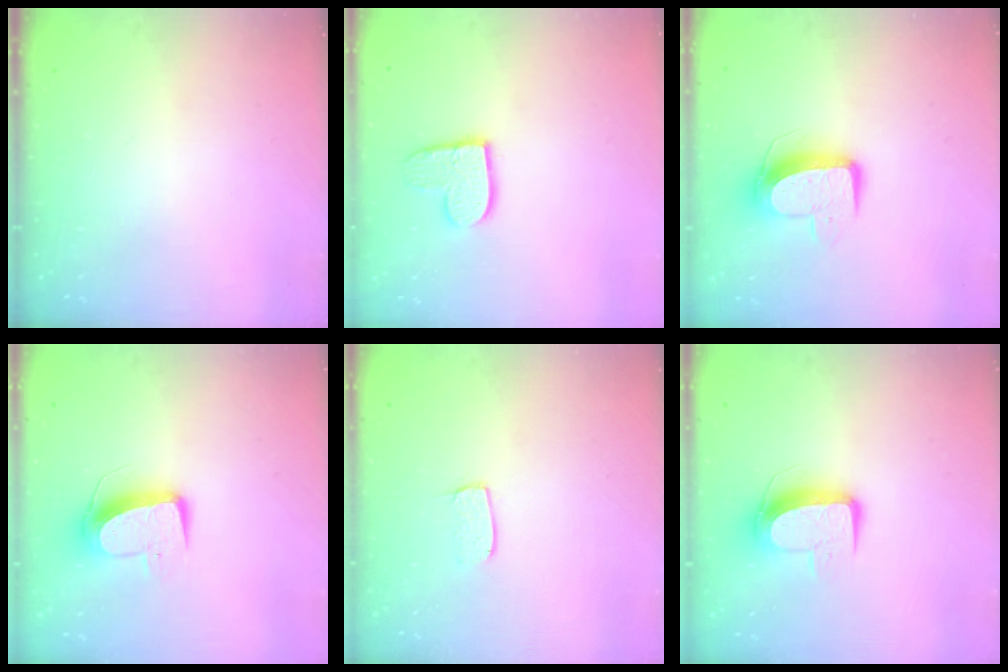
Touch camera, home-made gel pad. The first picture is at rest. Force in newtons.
{"total": 10.7, "press": 10.7, "slide": 1.0}
{"total": 10.2, "press": 10.2, "slide": 0.2}
{"total": 10.1, "press": 10.1, "slide": 0.6}
{"total": 3.7, "press": 3.7, "slide": 0.3}
{"total": 9.7, "press": 9.7, "slide": 0.4}